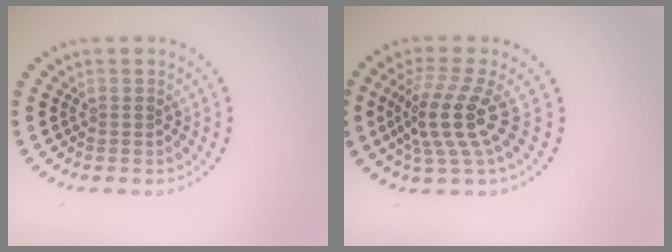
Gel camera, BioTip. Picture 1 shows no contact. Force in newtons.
{"total": 4.5, "press": 3.4, "slide": 2.9}